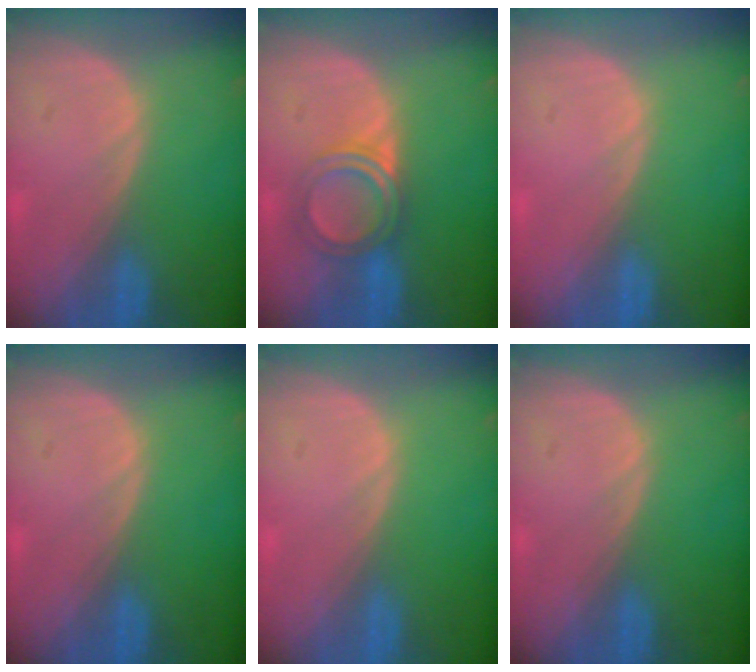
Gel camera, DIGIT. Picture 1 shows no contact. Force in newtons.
{"total": 5.0, "press": 4.8, "slide": 1.4}
{"total": 0.0}
{"total": 0.0}
{"total": 0.0}
{"total": 0.0}